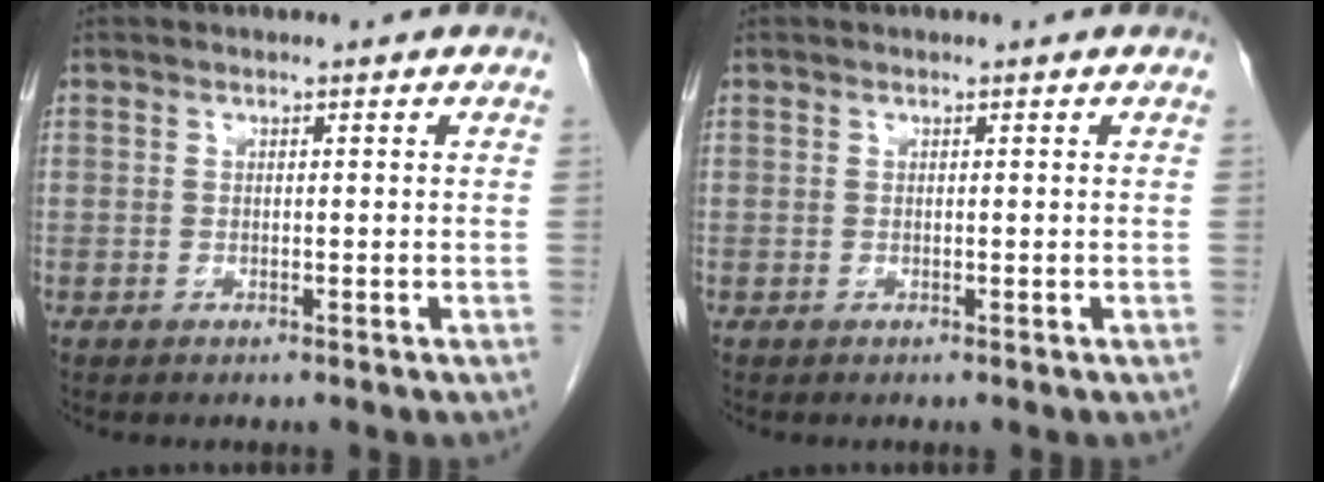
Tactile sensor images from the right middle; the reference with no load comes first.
{"total": 0.0}